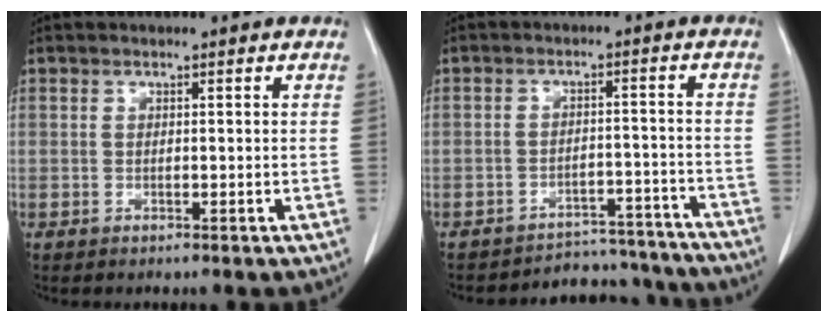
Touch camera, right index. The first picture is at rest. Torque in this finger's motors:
{"motor_torque": [0.48, -0.57, 0.05, -0.02]}